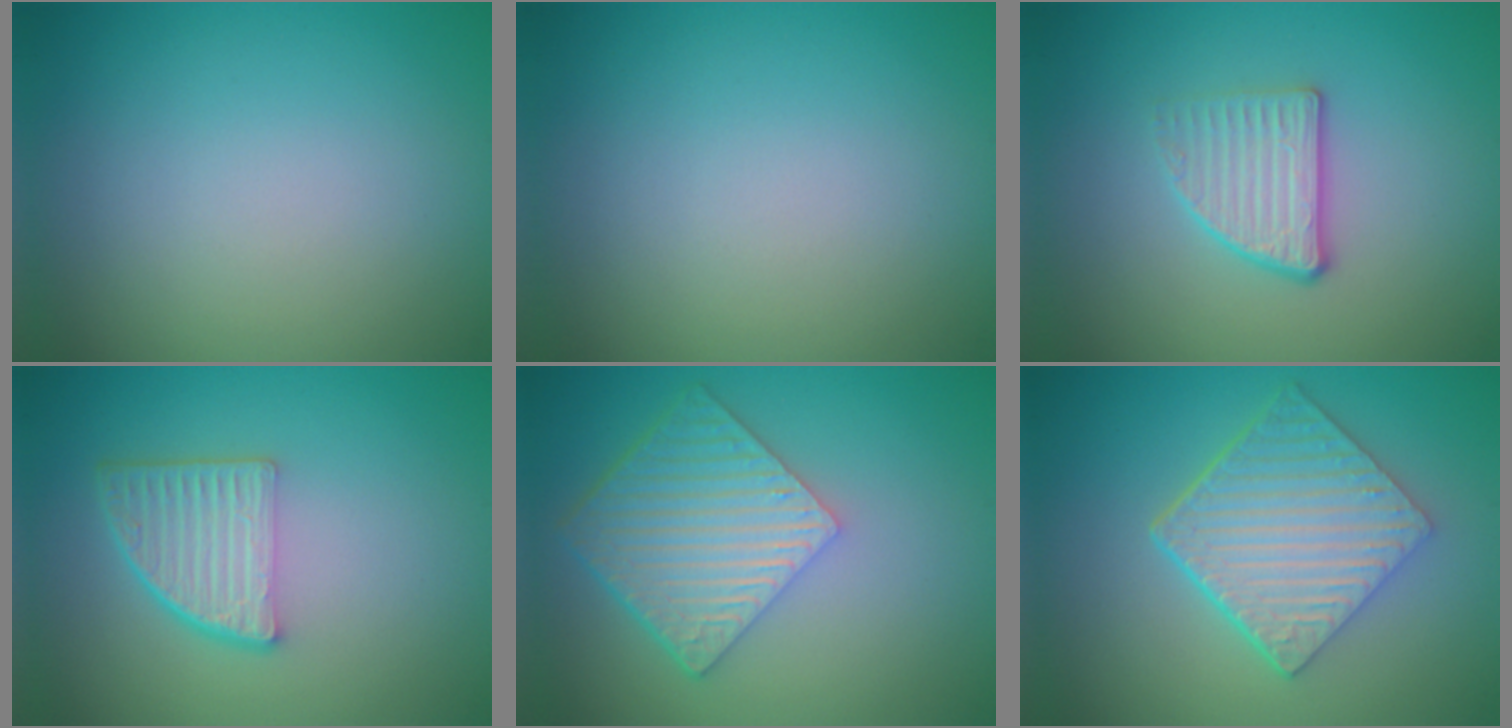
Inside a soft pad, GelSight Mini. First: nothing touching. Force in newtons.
{"total": 0.0}
{"total": 2.8, "press": 2.5, "slide": 1.2}
{"total": 4.8, "press": 3.3, "slide": 3.5}
{"total": 6.9, "press": 4.8, "slide": 4.9}
{"total": 6.4, "press": 4.5, "slide": 4.6}